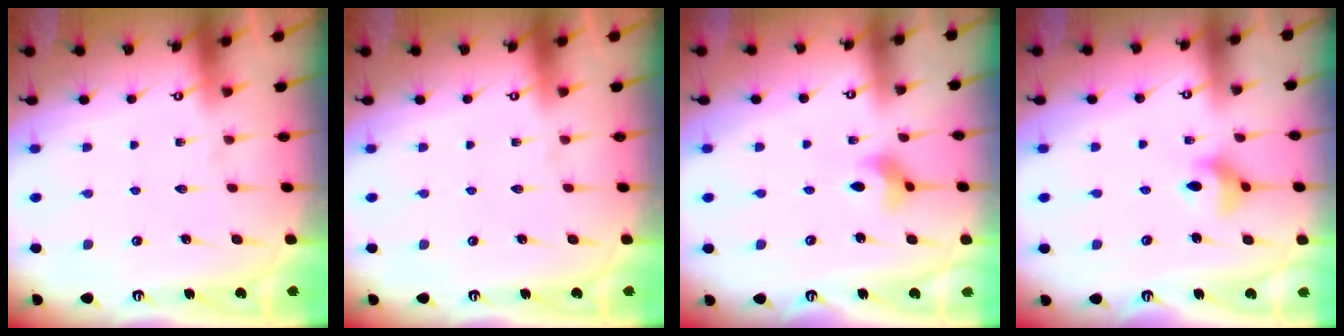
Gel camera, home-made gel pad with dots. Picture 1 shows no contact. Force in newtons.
{"total": 0.0}
{"total": 3.9, "press": 3.9, "slide": 0.7}
{"total": 6.8, "press": 6.5, "slide": 2.0}